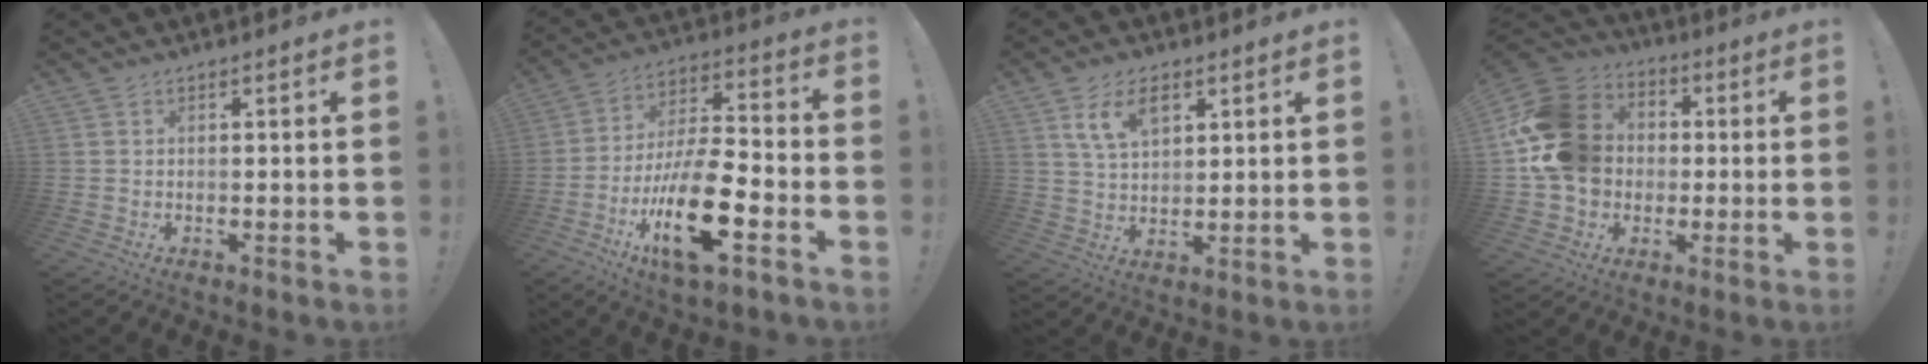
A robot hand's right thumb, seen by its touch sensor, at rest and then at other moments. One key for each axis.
{"total": 9.9, "fx": -3.5, "fy": 3.0, "fz": 8.8, "tx": -0.162, "ty": 0.001, "tz": -0.065}
{"total": 9.1, "fx": 4.9, "fy": 5.0, "fz": 5.8, "tx": -0.092, "ty": -0.012, "tz": 0.090}
{"total": 19.4, "fx": 0.7, "fy": 16.4, "fz": 10.4, "tx": -0.178, "ty": 0.012, "tz": 0.028}